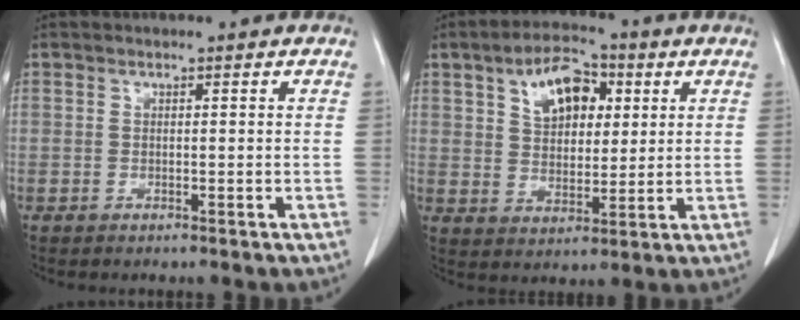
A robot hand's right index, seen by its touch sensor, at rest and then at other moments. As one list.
[{"total": 9.5, "force": [3.9, 5.3, 6.9], "torque": [-0.118, 0.020, 0.067]}]